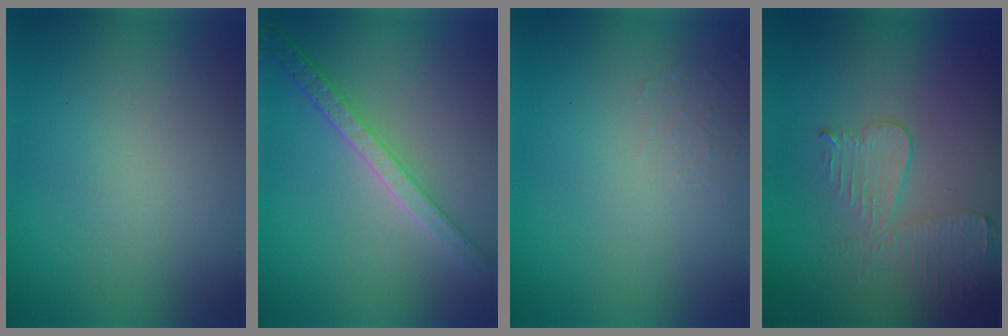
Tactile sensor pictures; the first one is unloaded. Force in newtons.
{"total": 3.3, "press": 3.2, "slide": 0.7}
{"total": 1.1, "press": 1.0, "slide": 0.2}
{"total": 3.9, "press": 3.7, "slide": 1.2}